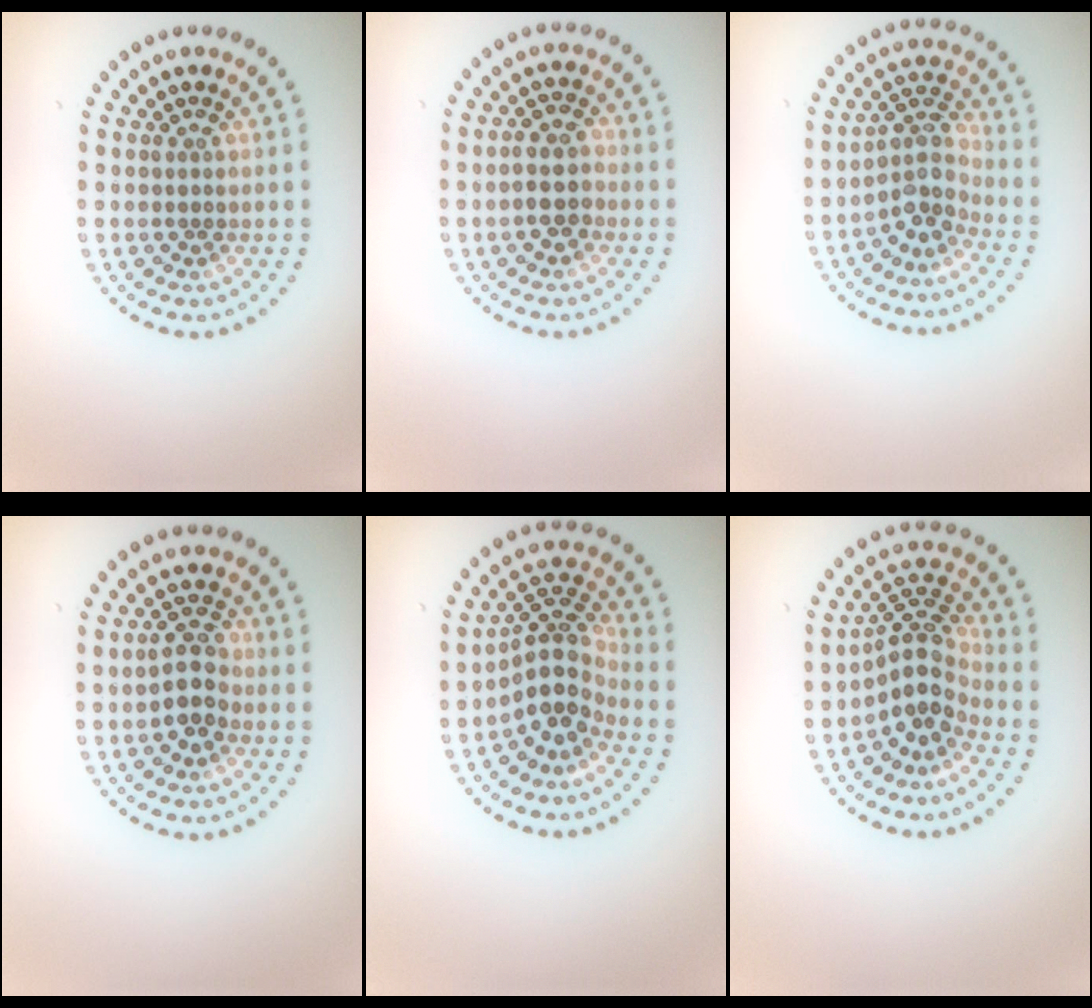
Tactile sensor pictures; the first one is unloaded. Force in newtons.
{"total": 3.0, "press": 2.8, "slide": 0.8}
{"total": 3.7, "press": 2.7, "slide": 2.5}
{"total": 3.1, "press": 3.1, "slide": 0.6}
{"total": 4.4, "press": 3.3, "slide": 3.0}
{"total": 4.0, "press": 3.0, "slide": 2.7}